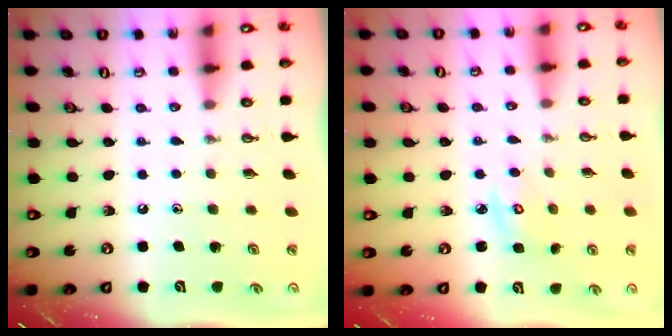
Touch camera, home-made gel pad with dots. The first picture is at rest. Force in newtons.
{"total": 3.1, "press": 3.1, "slide": 0.2}